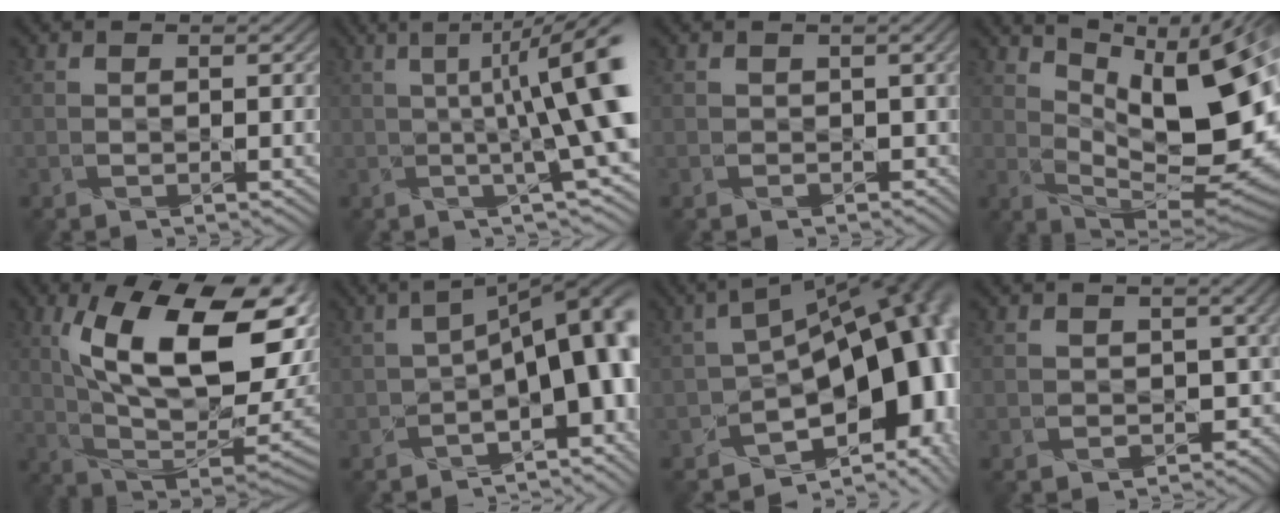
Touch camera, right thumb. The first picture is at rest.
{"total": 11.0, "force": [0.7, 1.9, 10.8], "torque": [-0.137, 0.013, 0.020]}
{"total": 0.8, "force": [0.0, 0.5, -0.5], "torque": [0.017, -0.004, 0.007]}
{"total": 15.0, "force": [5.3, 5.5, 12.9], "torque": [-0.196, 0.001, 0.101]}
{"total": 17.9, "force": [5.0, 8.9, 14.7], "torque": [-0.244, 0.013, 0.085]}
{"total": 11.8, "force": [-2.3, 4.9, 10.5], "torque": [-0.135, -0.015, -0.024]}
{"total": 17.7, "force": [-4.5, 10.0, 13.9], "torque": [-0.149, -0.035, -0.036]}
{"total": 3.6, "force": [-0.2, 3.3, 1.3], "torque": [-0.019, -0.020, -0.001]}